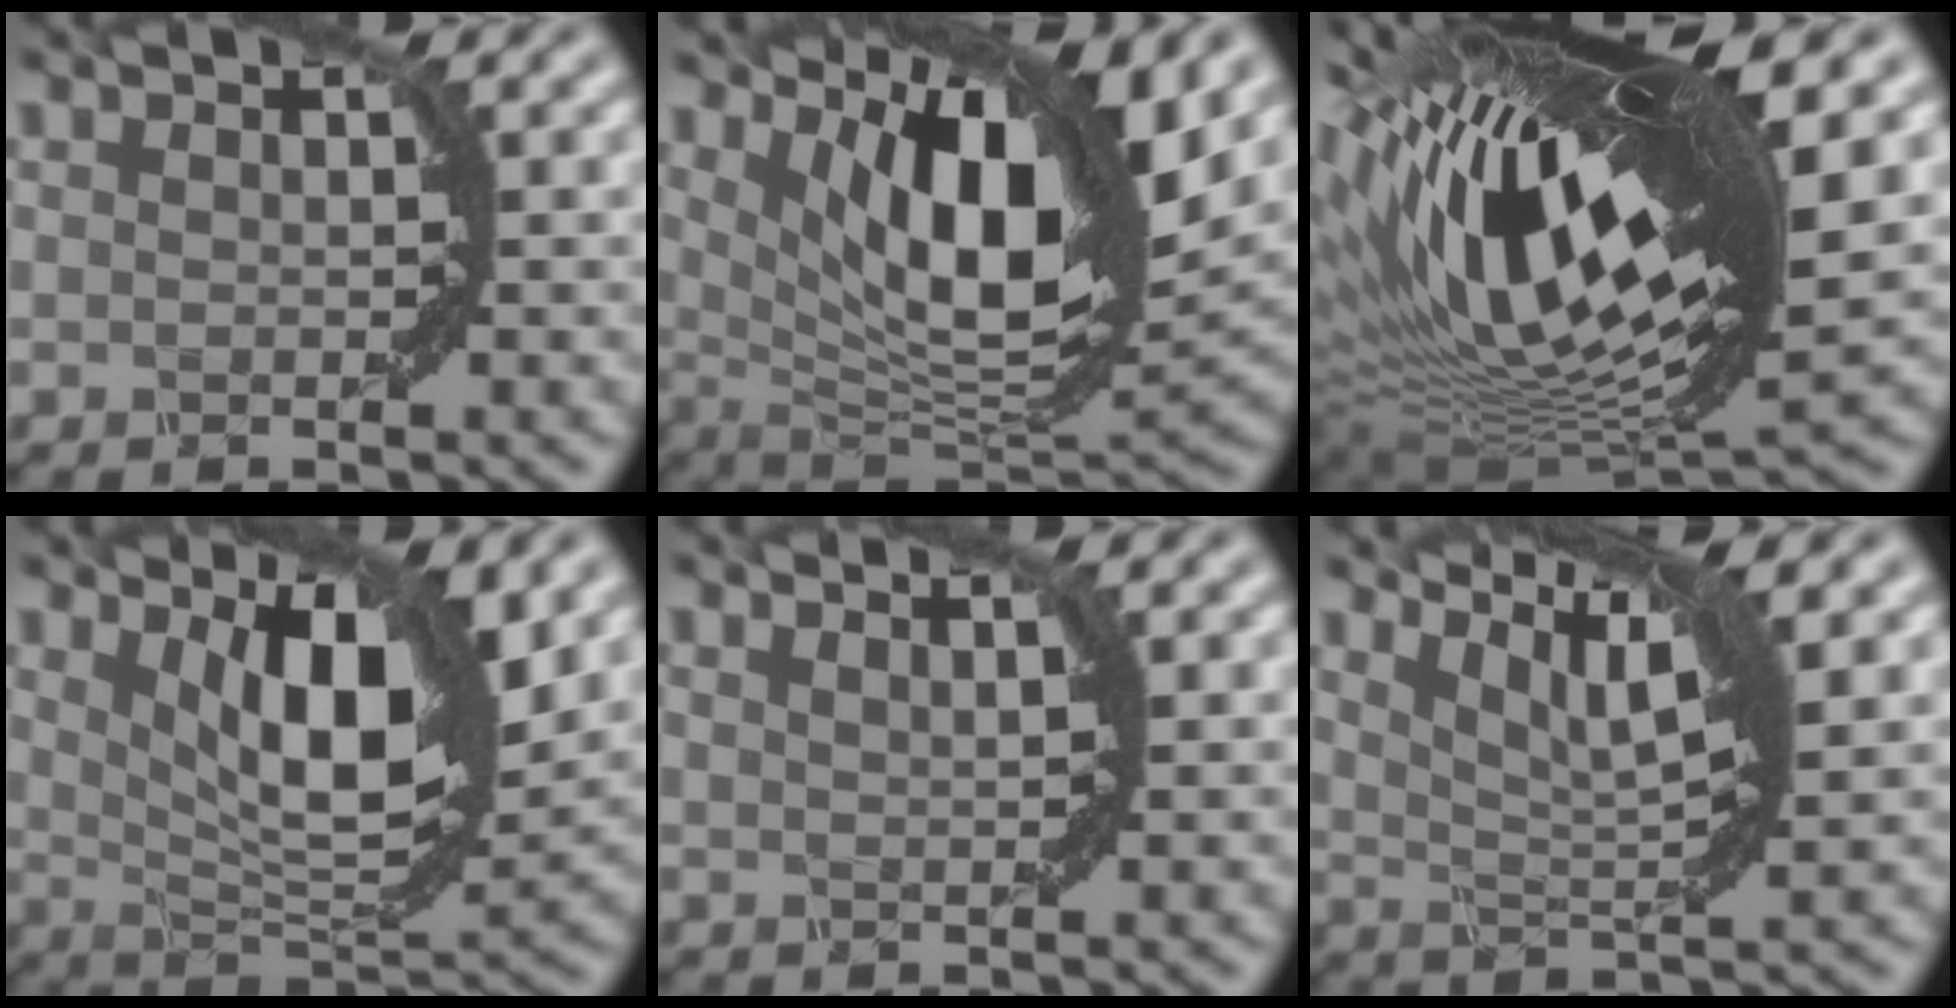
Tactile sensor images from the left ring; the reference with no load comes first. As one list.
[{"total": 12.0, "force": [5.2, 4.0, 10.1], "torque": [-0.164, -0.002, 0.100]}, {"total": 17.0, "force": [4.5, 6.4, 15.1], "torque": [-0.290, 0.017, 0.076]}, {"total": 8.6, "force": [3.2, 2.9, 7.4], "torque": [-0.119, -0.012, 0.066]}, {"total": 3.1, "force": [2.3, 1.1, 1.7], "torque": [-0.004, 0.017, 0.008]}, {"total": 7.0, "force": [3.9, 1.6, 5.6], "torque": [-0.083, 0.014, 0.064]}]